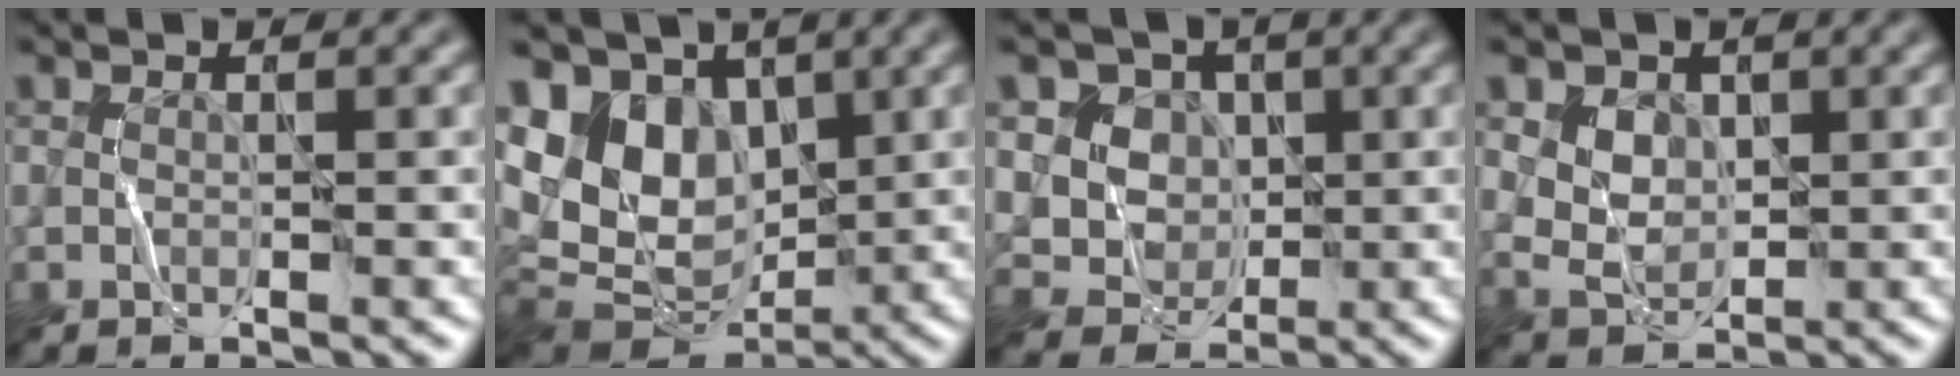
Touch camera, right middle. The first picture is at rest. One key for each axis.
{"total": 7.8, "fx": 2.9, "fy": 5.9, "fz": 4.2, "tx": -0.094, "ty": 0.001, "tz": 0.051}
{"total": 4.7, "fx": 1.9, "fy": 4.2, "fz": 1.1, "tx": -0.035, "ty": 0.013, "tz": 0.037}
{"total": 2.1, "fx": 1.0, "fy": 1.8, "fz": 0.6, "tx": -0.021, "ty": 0.001, "tz": 0.026}